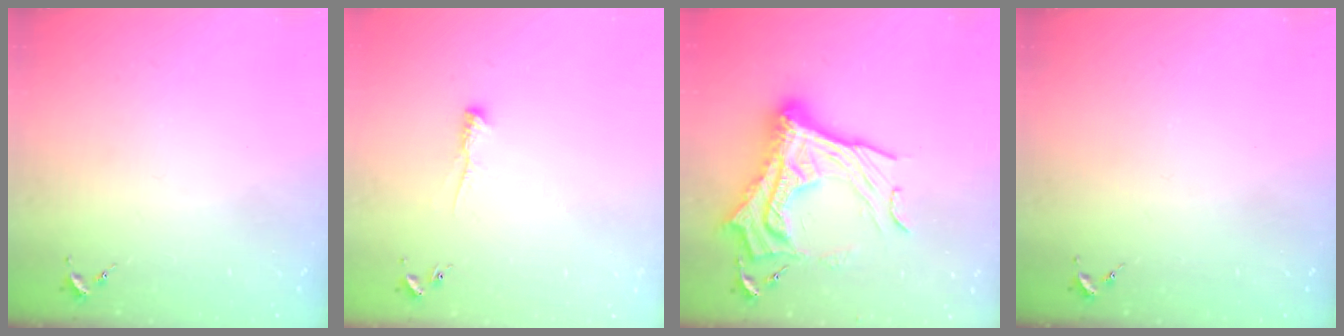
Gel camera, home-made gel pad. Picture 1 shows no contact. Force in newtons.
{"total": 4.9, "press": 4.8, "slide": 0.8}
{"total": 23.9, "press": 23.8, "slide": 2.1}
{"total": 0.0}